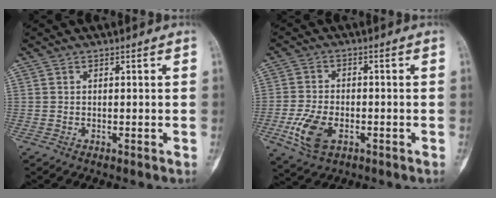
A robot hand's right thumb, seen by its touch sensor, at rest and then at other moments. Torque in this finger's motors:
{"motor_torque": [0.00, 0.00, 0.08, -0.07, 0.01]}